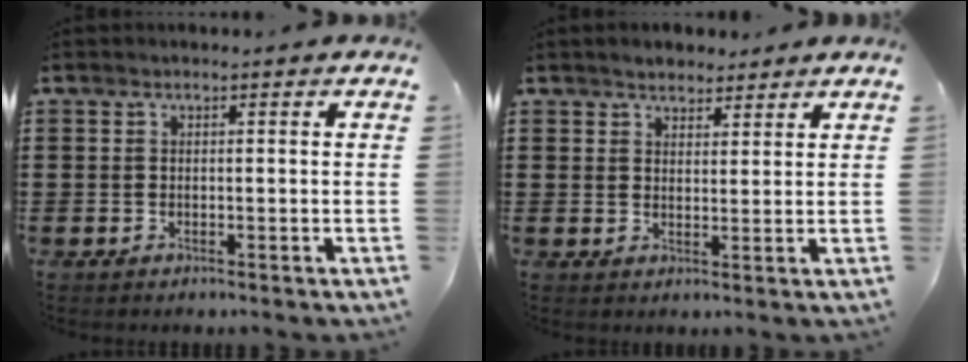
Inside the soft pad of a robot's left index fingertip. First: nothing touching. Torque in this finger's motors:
{"motor_torque": [1.14, -0.68, 0.21, 0.05]}